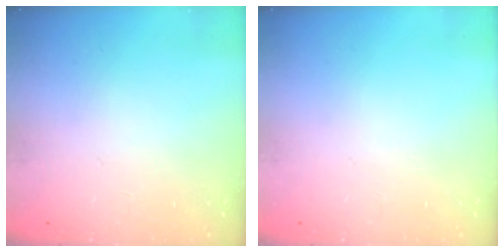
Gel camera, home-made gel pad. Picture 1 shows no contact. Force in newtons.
{"total": 0.0}